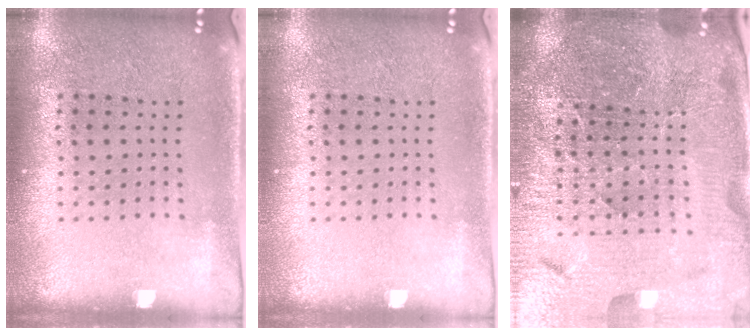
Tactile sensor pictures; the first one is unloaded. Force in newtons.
{"total": 0.0}
{"total": 5.8, "press": 5.3, "slide": 2.5}